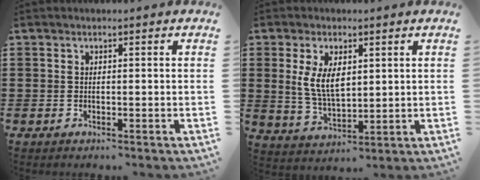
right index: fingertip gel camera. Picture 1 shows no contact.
{"total": 6.9, "force": [1.6, 3.5, 5.7], "torque": [-0.124, 0.006, 0.027]}